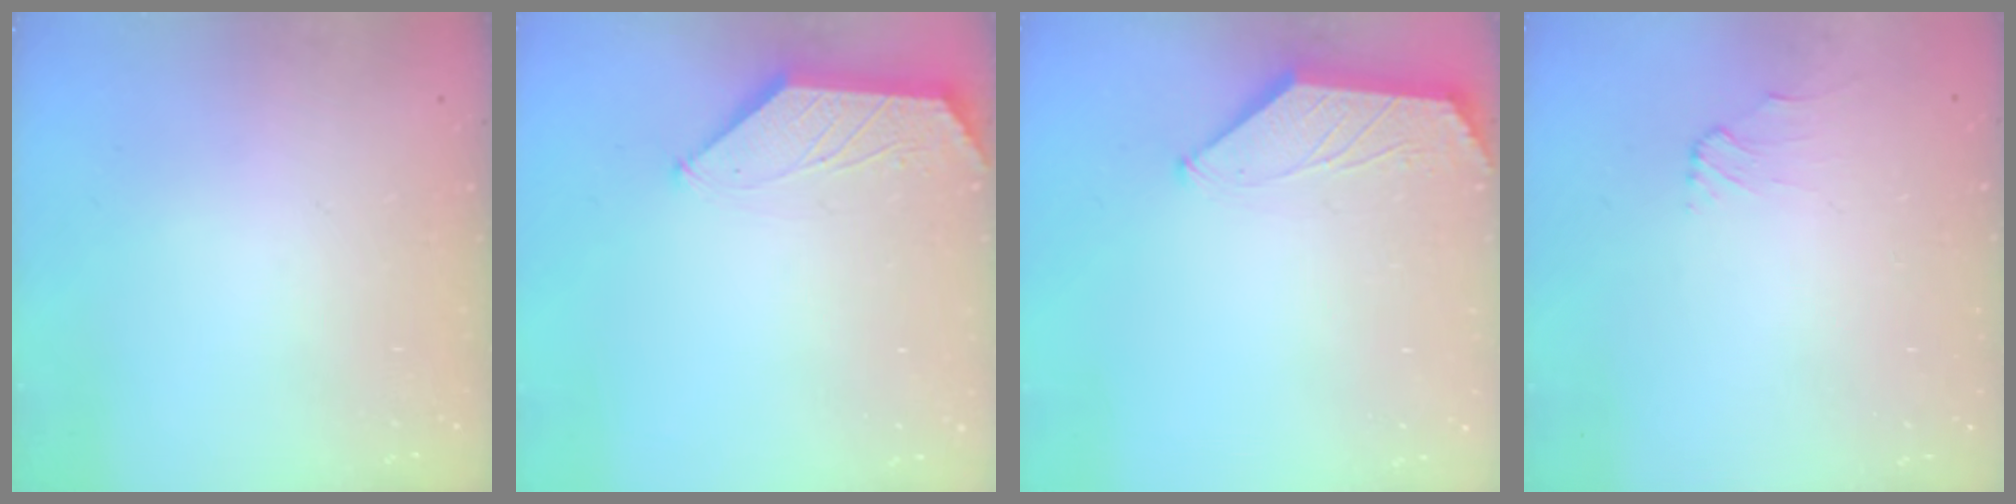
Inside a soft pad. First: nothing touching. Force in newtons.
{"total": 1.1, "press": 1.1, "slide": 0.3}
{"total": 0.0}
{"total": 0.6, "press": 0.4, "slide": 0.4}